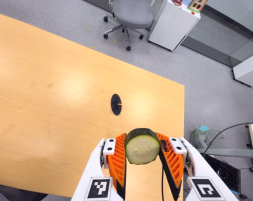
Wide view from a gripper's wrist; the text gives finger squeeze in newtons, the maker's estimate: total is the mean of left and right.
{"total": 11.3, "left": 11.1, "right": 11.4}